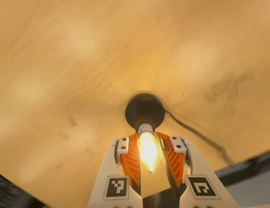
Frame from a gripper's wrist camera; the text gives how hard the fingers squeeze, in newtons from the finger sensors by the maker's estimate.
{"total": 13.7, "left": 14.4, "right": 13.0}